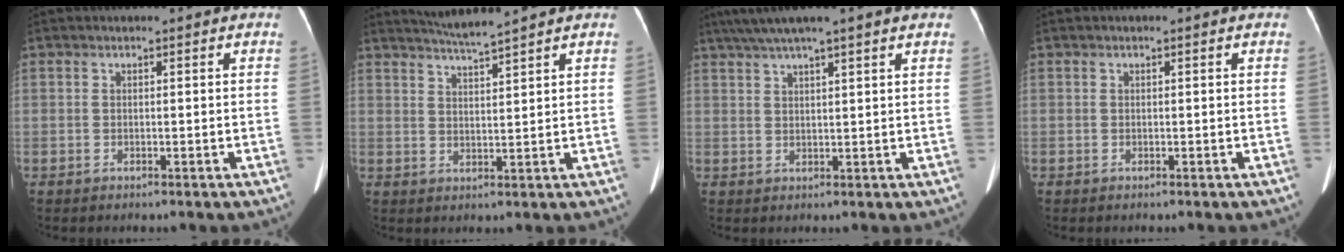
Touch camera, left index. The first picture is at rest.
{"total": 4.8, "force": [4.4, -1.2, 1.6], "torque": [-0.034, 0.003, 0.083]}
{"total": 8.5, "force": [6.4, -0.1, 5.7], "torque": [-0.099, 0.043, 0.099]}
{"total": 0.0}